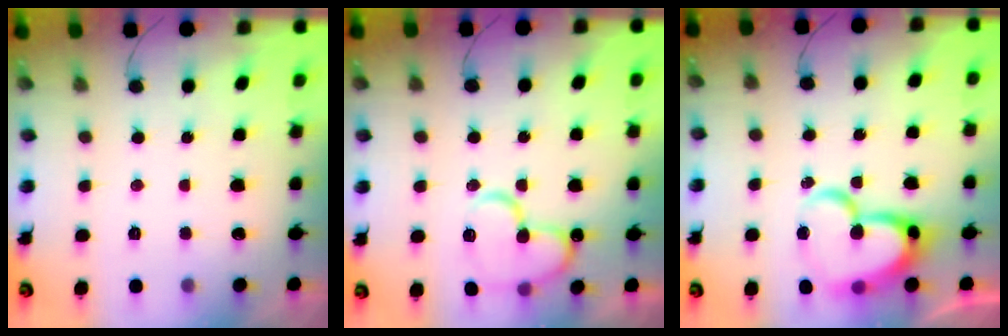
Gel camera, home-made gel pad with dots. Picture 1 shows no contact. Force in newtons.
{"total": 14.9, "press": 14.8, "slide": 2.0}
{"total": 19.9, "press": 19.8, "slide": 2.3}